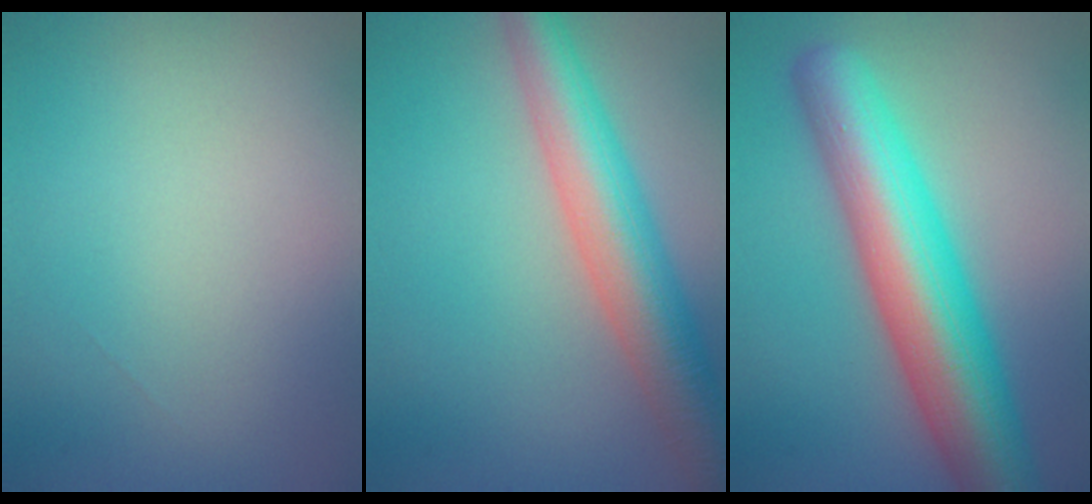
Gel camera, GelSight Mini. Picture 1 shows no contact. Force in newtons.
{"total": 7.5, "press": 7.5, "slide": 0.2}
{"total": 10.1, "press": 10.0, "slide": 0.2}